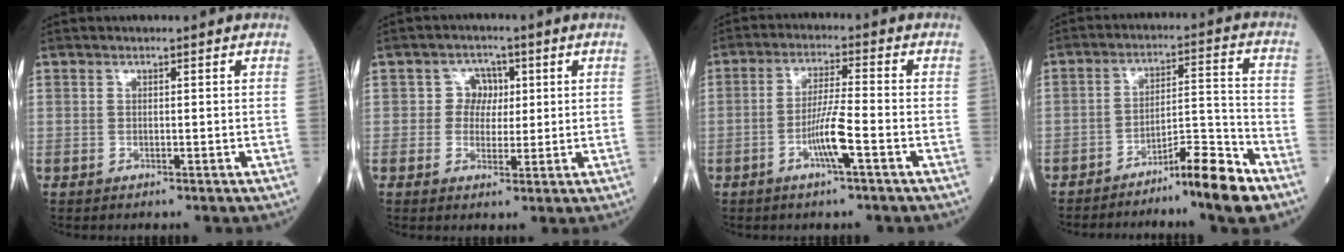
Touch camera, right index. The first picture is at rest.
{"total": 3.8, "force": [0.7, 3.4, 1.4], "torque": [-0.011, 0.009, 0.008]}
{"total": 6.0, "force": [-2.4, -0.3, 5.5], "torque": [-0.110, -0.001, -0.047]}
{"total": 8.7, "force": [-6.5, 0.0, 5.7], "torque": [-0.083, 0.015, -0.108]}